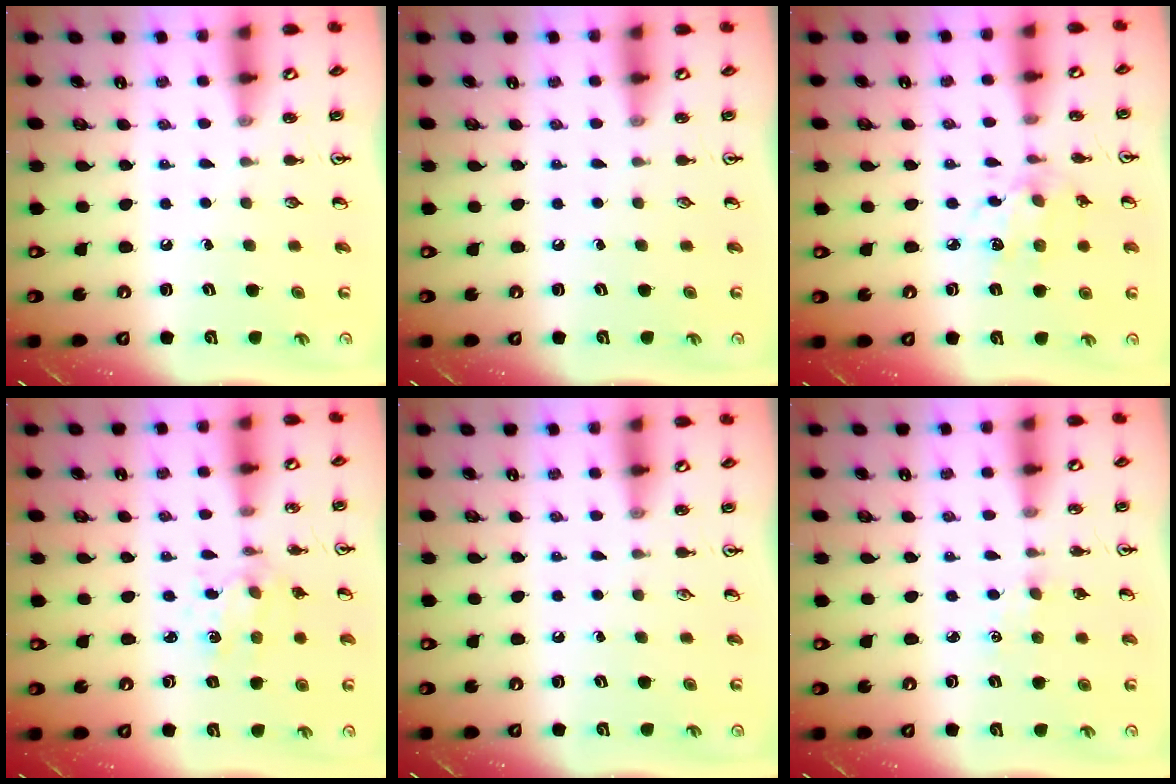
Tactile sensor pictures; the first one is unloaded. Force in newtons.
{"total": 0.0}
{"total": 7.9, "press": 7.9, "slide": 0.5}
{"total": 1.8, "press": 1.8, "slide": 0.3}
{"total": 0.0}
{"total": 0.6, "press": 0.6, "slide": 0.2}